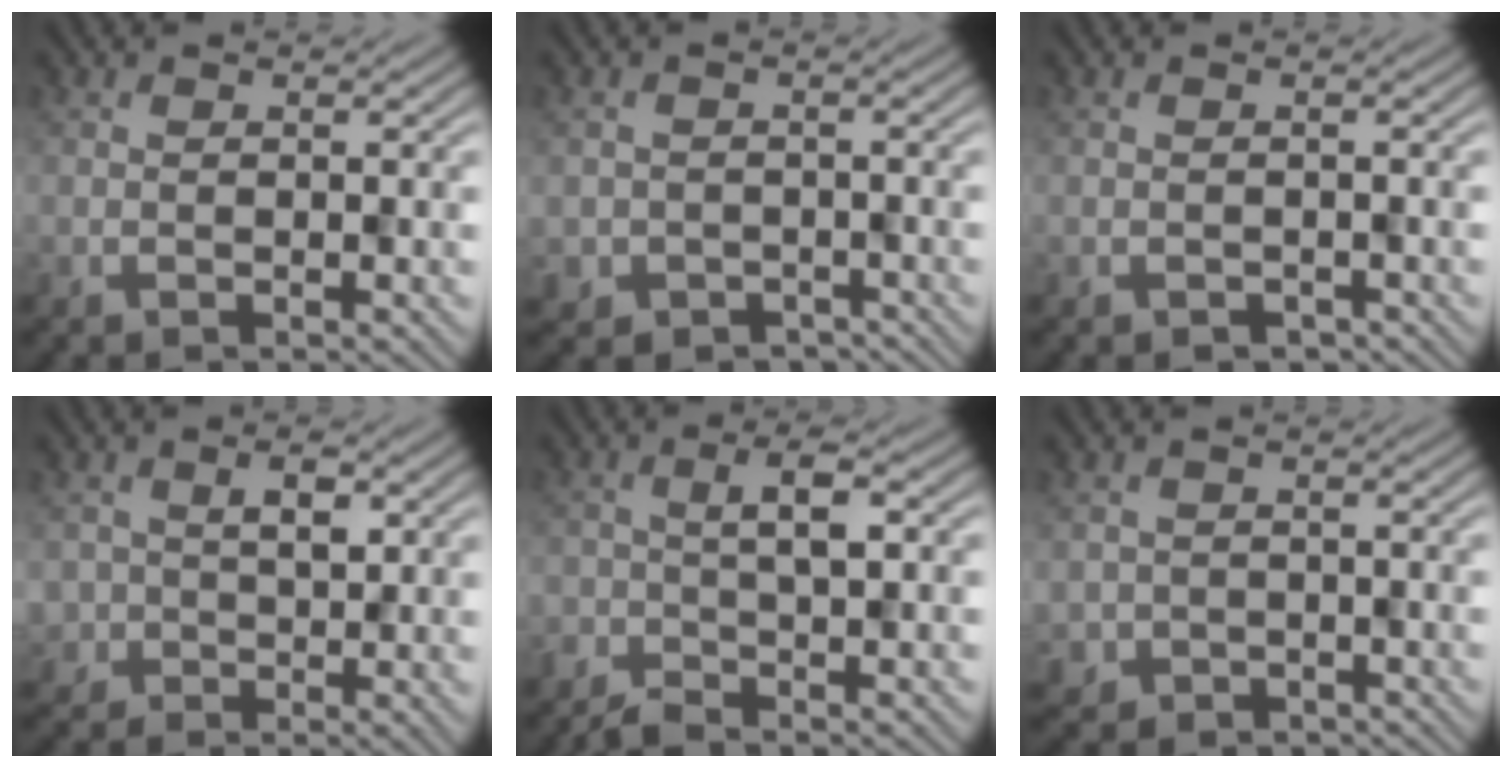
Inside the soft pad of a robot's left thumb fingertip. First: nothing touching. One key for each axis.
{"total": 3.2, "fx": -1.6, "fy": 2.7, "fz": 0.4, "tx": -0.007, "ty": -0.017, "tz": -0.021}
{"total": 1.1, "fx": -0.8, "fy": 0.7, "fz": 0.3, "tx": -0.006, "ty": -0.002, "tz": -0.010}
{"total": 3.0, "fx": 0.9, "fy": 2.2, "fz": 1.8, "tx": -0.024, "ty": -0.004, "tz": 0.020}
{"total": 3.2, "fx": -1.5, "fy": 0.8, "fz": 2.7, "tx": -0.049, "ty": 0.007, "tz": -0.039}
{"total": 2.6, "fx": -0.9, "fy": 2.4, "fz": 0.1, "tx": -0.007, "ty": -0.014, "tz": -0.015}